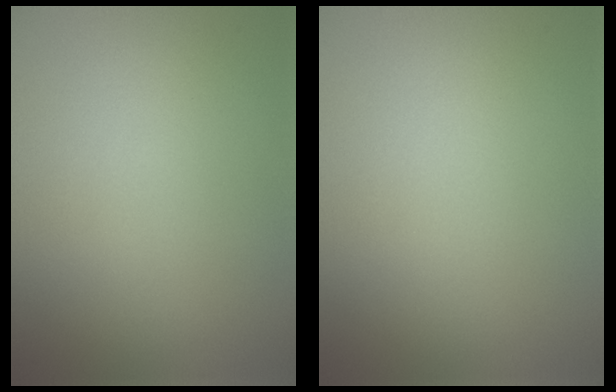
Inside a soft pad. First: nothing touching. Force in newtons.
{"total": 0.0}